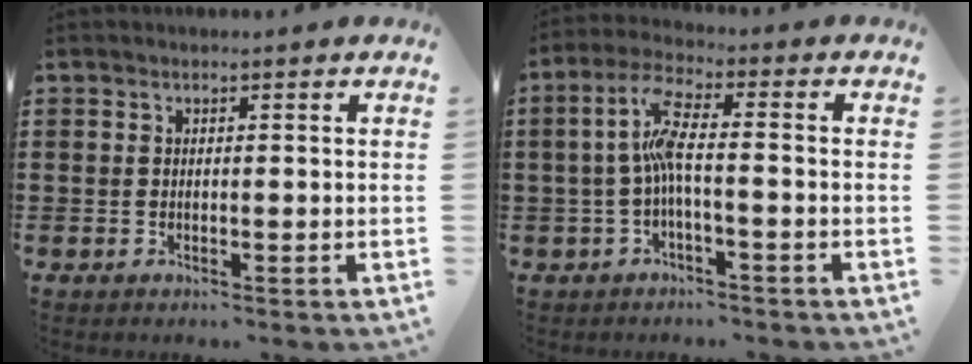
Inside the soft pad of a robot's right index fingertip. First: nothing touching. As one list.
[{"total": 6.6, "force": [-1.0, 1.2, 6.4], "torque": [-0.139, -0.003, -0.026]}]